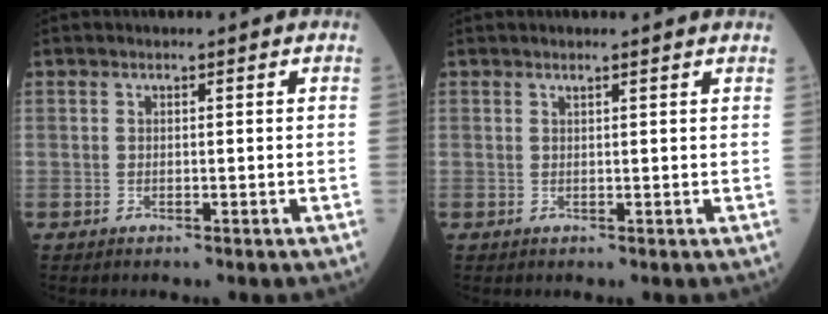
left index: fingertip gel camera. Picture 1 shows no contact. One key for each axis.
{"total": 1.9, "fx": 1.7, "fy": -0.4, "fz": 0.7, "tx": -0.020, "ty": 0.004, "tz": 0.022}